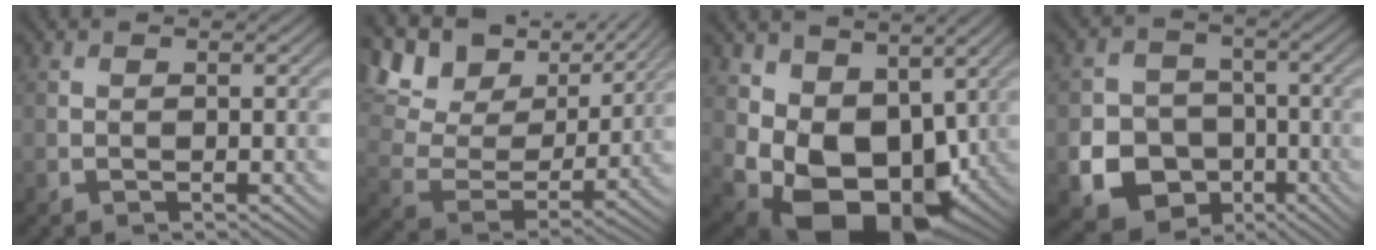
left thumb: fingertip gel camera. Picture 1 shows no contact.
{"total": 15.1, "force": [9.1, 8.1, 8.9], "torque": [-0.219, 0.020, 0.138]}
{"total": 12.2, "force": [1.1, 8.6, 8.5], "torque": [-0.166, -0.041, 0.034]}
{"total": 11.9, "force": [-4.5, 10.3, 4.0], "torque": [-0.099, -0.051, -0.103]}